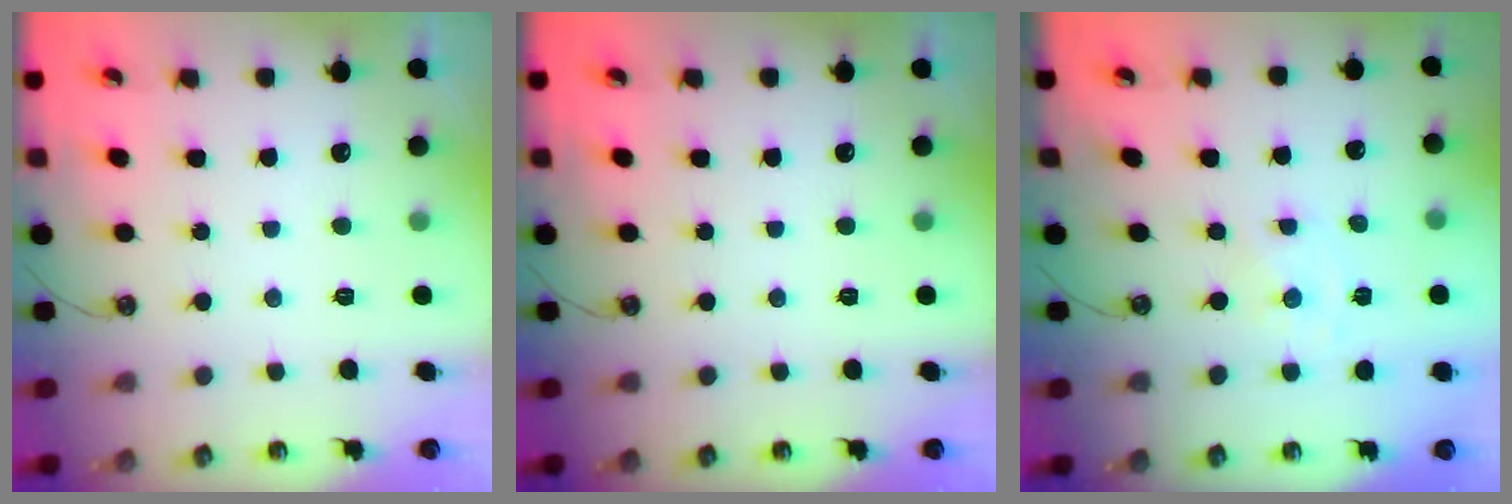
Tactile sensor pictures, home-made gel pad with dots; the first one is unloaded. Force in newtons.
{"total": 0.0}
{"total": 0.0}